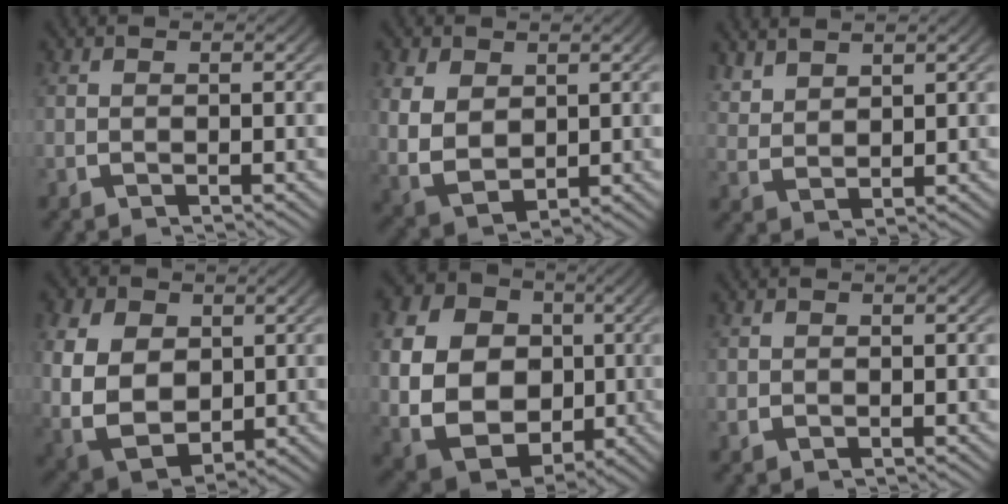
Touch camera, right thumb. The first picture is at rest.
{"total": 8.1, "force": [-0.1, 6.3, 5.2], "torque": [-0.138, -0.044, 0.026]}
{"total": 2.8, "force": [2.4, 1.1, 1.1], "torque": [-0.019, -0.001, 0.055]}
{"total": 12.8, "force": [-1.0, 10.0, 7.9], "torque": [-0.209, -0.069, 0.016]}
{"total": 19.1, "force": [-0.6, 15.3, 11.3], "torque": [-0.265, -0.067, 0.007]}
{"total": 1.0, "force": [0.1, 0.8, 0.4], "torque": [-0.011, -0.006, 0.007]}